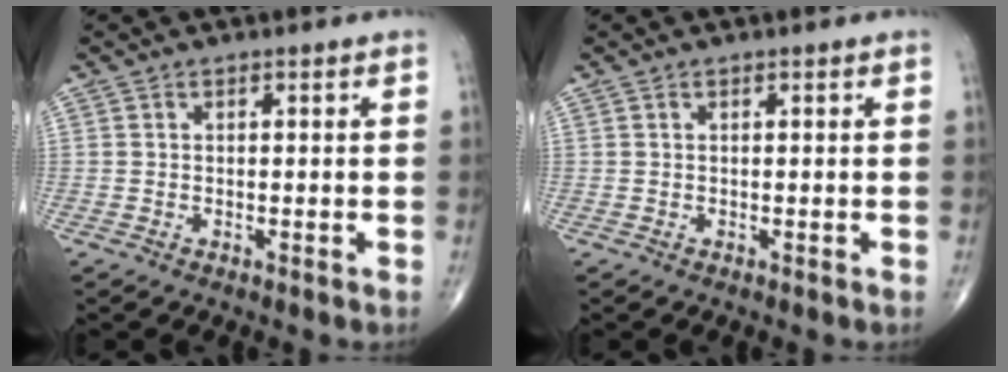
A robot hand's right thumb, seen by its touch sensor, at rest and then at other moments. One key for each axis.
{"total": 0.0}